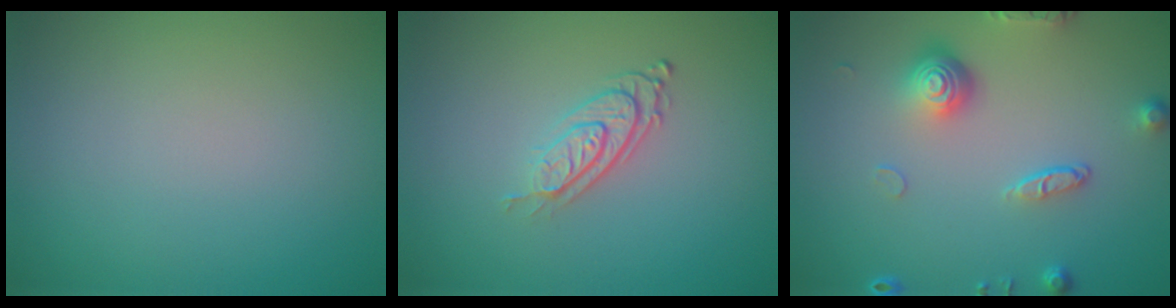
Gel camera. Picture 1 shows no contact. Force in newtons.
{"total": 2.9, "press": 2.0, "slide": 2.0}
{"total": 4.4, "press": 3.2, "slide": 3.1}